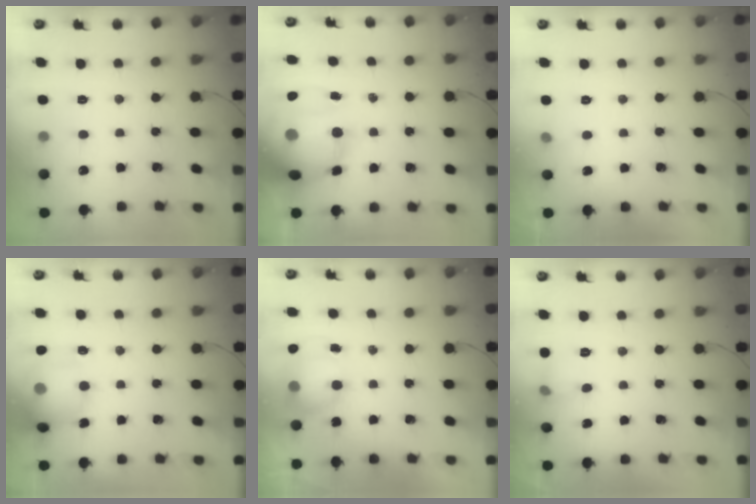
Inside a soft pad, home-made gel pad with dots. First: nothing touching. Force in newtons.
{"total": 21.4, "press": 20.8, "slide": 5.2}
{"total": 3.3, "press": 2.6, "slide": 2.1}
{"total": 14.0, "press": 13.9, "slide": 2.0}
{"total": 7.1, "press": 7.1, "slide": 0.7}
{"total": 5.7, "press": 5.5, "slide": 1.6}